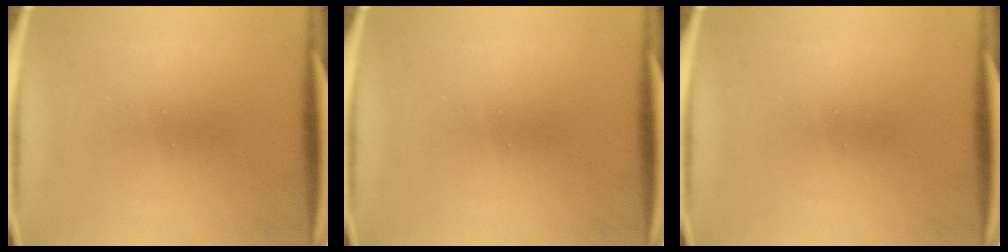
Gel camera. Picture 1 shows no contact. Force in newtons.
{"total": 0.0}
{"total": 0.0}